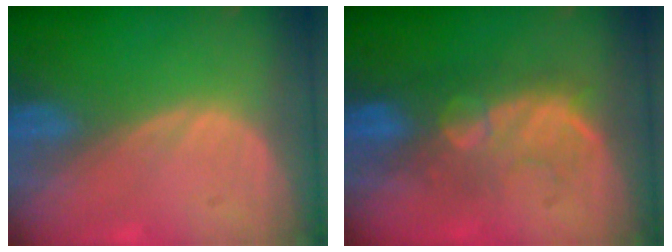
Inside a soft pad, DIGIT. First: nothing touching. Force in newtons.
{"total": 8.1, "press": 7.9, "slide": 1.8}